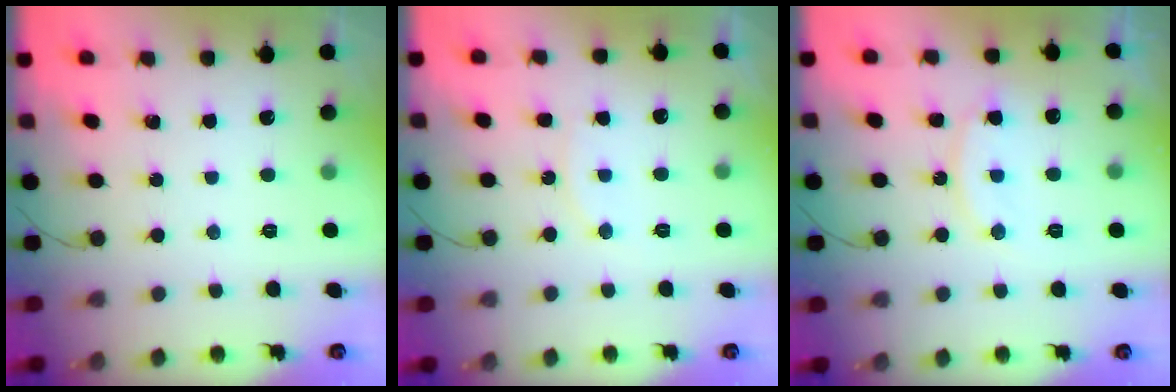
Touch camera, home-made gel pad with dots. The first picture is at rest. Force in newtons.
{"total": 5.6, "press": 5.6, "slide": 0.2}
{"total": 11.0, "press": 11.0, "slide": 0.8}